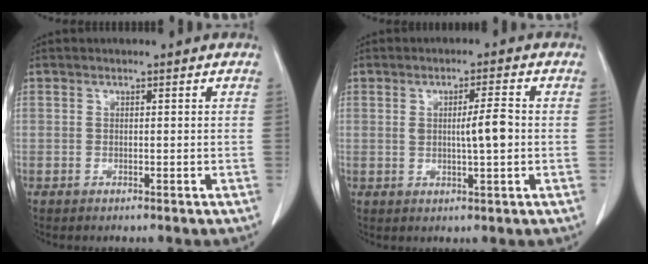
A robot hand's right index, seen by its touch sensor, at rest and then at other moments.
{"total": 4.6, "force": [0.1, 0.4, 4.5], "torque": [-0.074, 0.001, 0.002]}